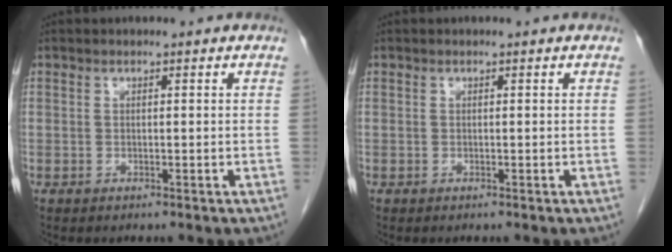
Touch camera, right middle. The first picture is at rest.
{"total": 0.0}